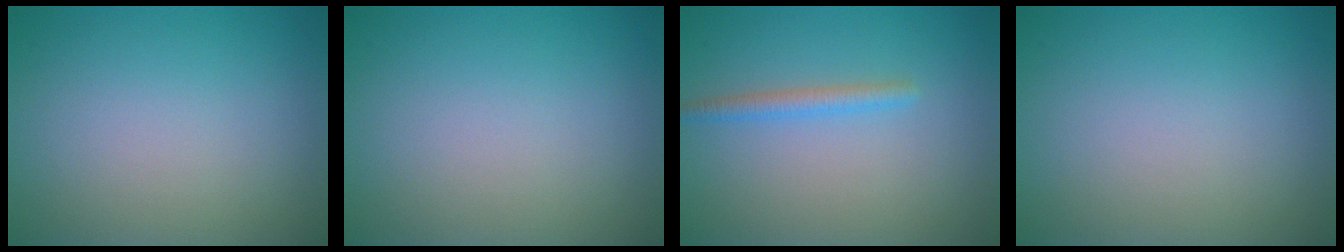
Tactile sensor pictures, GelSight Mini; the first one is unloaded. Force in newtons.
{"total": 0.0}
{"total": 1.7, "press": 1.7, "slide": 0.1}
{"total": 0.0}